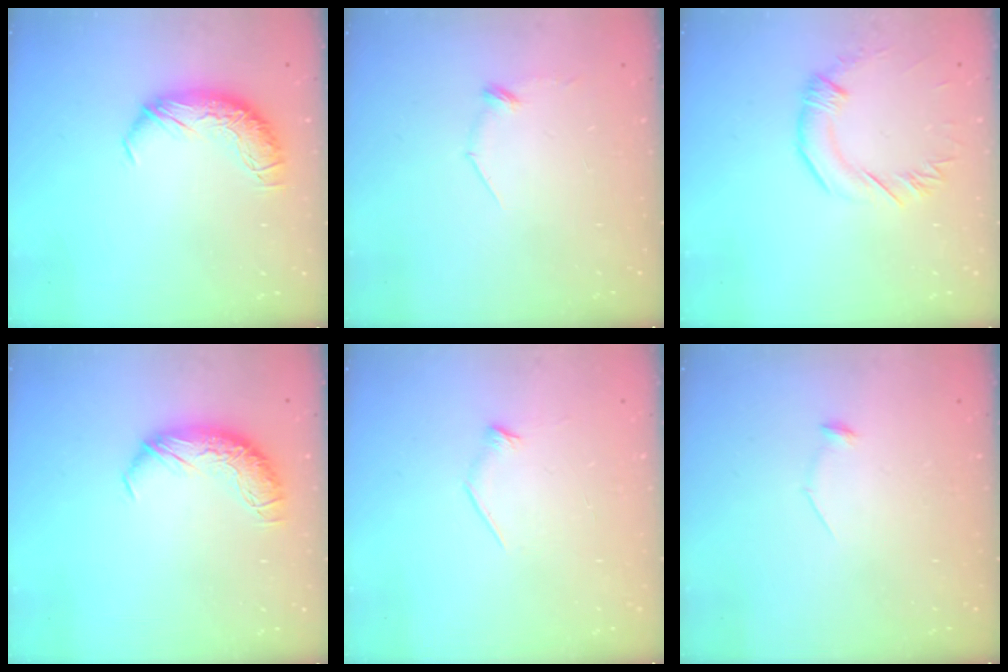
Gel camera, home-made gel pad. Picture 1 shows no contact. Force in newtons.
{"total": 8.1, "press": 8.1, "slide": 0.6}
{"total": 1.0, "press": 1.0, "slide": 0.4}
{"total": 0.0}
{"total": 6.6, "press": 6.5, "slide": 0.9}
{"total": 8.4, "press": 8.3, "slide": 0.9}